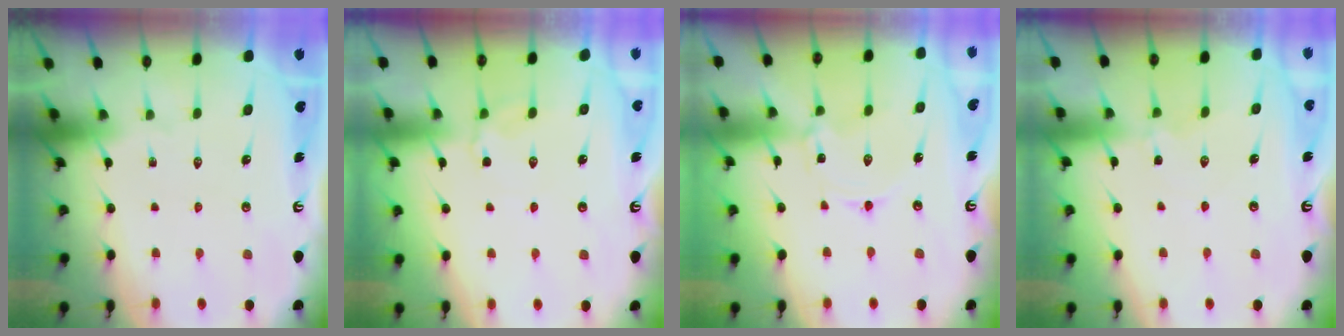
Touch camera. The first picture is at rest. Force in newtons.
{"total": 2.8, "press": 2.6, "slide": 1.1}
{"total": 0.9, "press": 0.9, "slide": 0.2}
{"total": 3.3, "press": 3.3, "slide": 0.5}